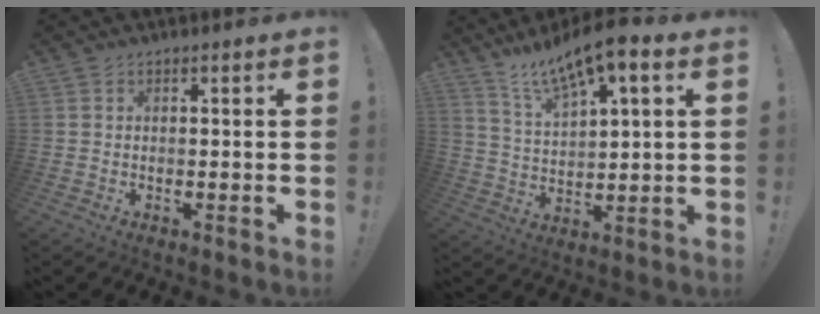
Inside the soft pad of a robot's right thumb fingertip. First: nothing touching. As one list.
[{"total": 11.7, "force": [8.5, 2.9, 7.6], "torque": [-0.135, -0.047, 0.146]}]